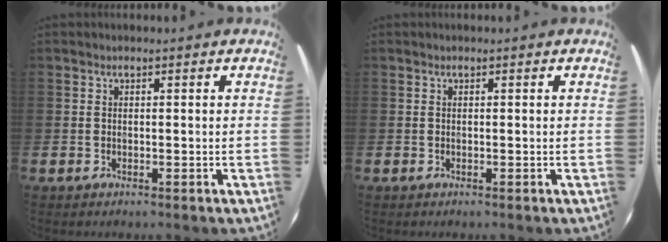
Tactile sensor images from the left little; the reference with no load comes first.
{"total": 0.0}